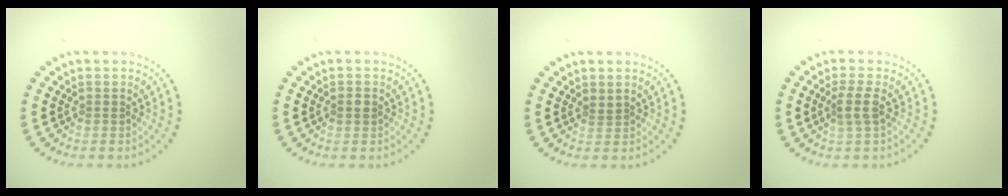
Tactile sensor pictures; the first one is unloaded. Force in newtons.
{"total": 1.1, "press": 1.1, "slide": 0.0}
{"total": 0.6, "press": 0.4, "slide": 0.5}
{"total": 1.8, "press": 1.6, "slide": 0.9}